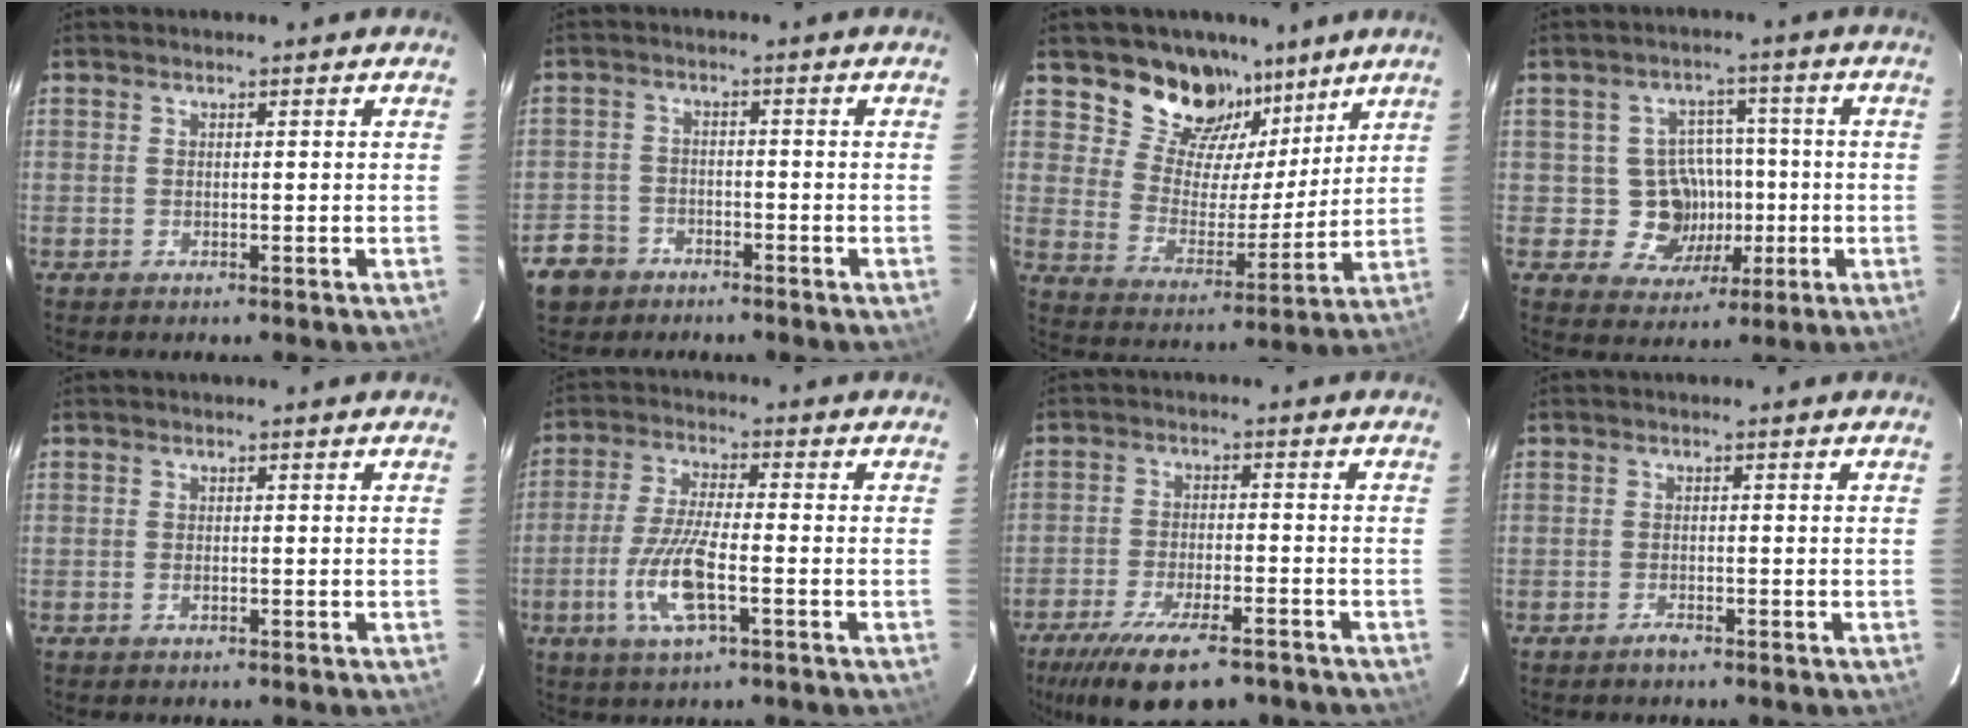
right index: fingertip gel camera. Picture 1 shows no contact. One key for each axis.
{"total": 7.5, "fx": -4.4, "fy": 5.7, "fz": 1.9, "tx": -0.062, "ty": 0.022, "tz": -0.075}
{"total": 14.8, "fx": 10.7, "fy": 8.9, "fz": 5.0, "tx": -0.094, "ty": 0.002, "tz": 0.192}
{"total": 8.9, "fx": -1.3, "fy": 8.5, "fz": 2.1, "tx": -0.046, "ty": 0.024, "tz": -0.008}
{"total": 0.8, "fx": -0.3, "fy": 0.4, "fz": 0.6, "tx": -0.011, "ty": 0.001, "tz": -0.005}
{"total": 10.1, "fx": -3.6, "fy": 2.2, "fz": 9.2, "tx": -0.195, "ty": -0.007, "tz": -0.071}
{"total": 14.9, "fx": -10.8, "fy": 4.6, "fz": 9.2, "tx": -0.192, "ty": -0.037, "tz": -0.175}
{"total": 1.4, "fx": -1.2, "fy": 0.4, "fz": 0.7, "tx": -0.014, "ty": -0.001, "tz": -0.023}